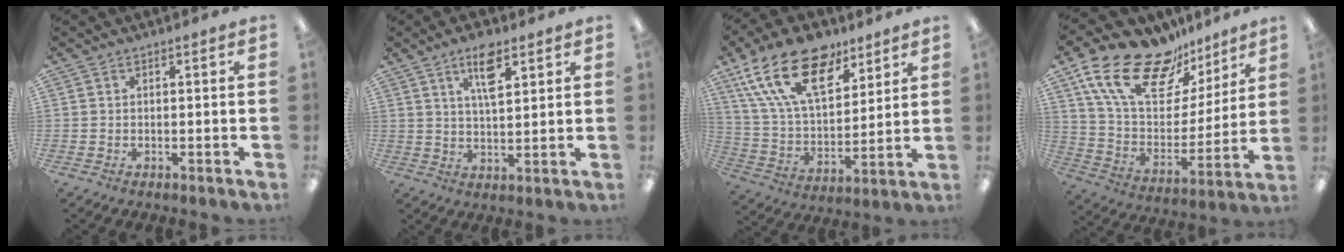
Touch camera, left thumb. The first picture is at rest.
{"total": 8.4, "force": [4.9, 3.4, 5.8], "torque": [-0.087, -0.017, 0.080]}
{"total": 22.1, "force": [12.8, 11.6, 13.8], "torque": [-0.256, -0.061, 0.229]}
{"total": 21.5, "force": [15.0, 10.7, 11.2], "torque": [-0.207, -0.089, 0.272]}